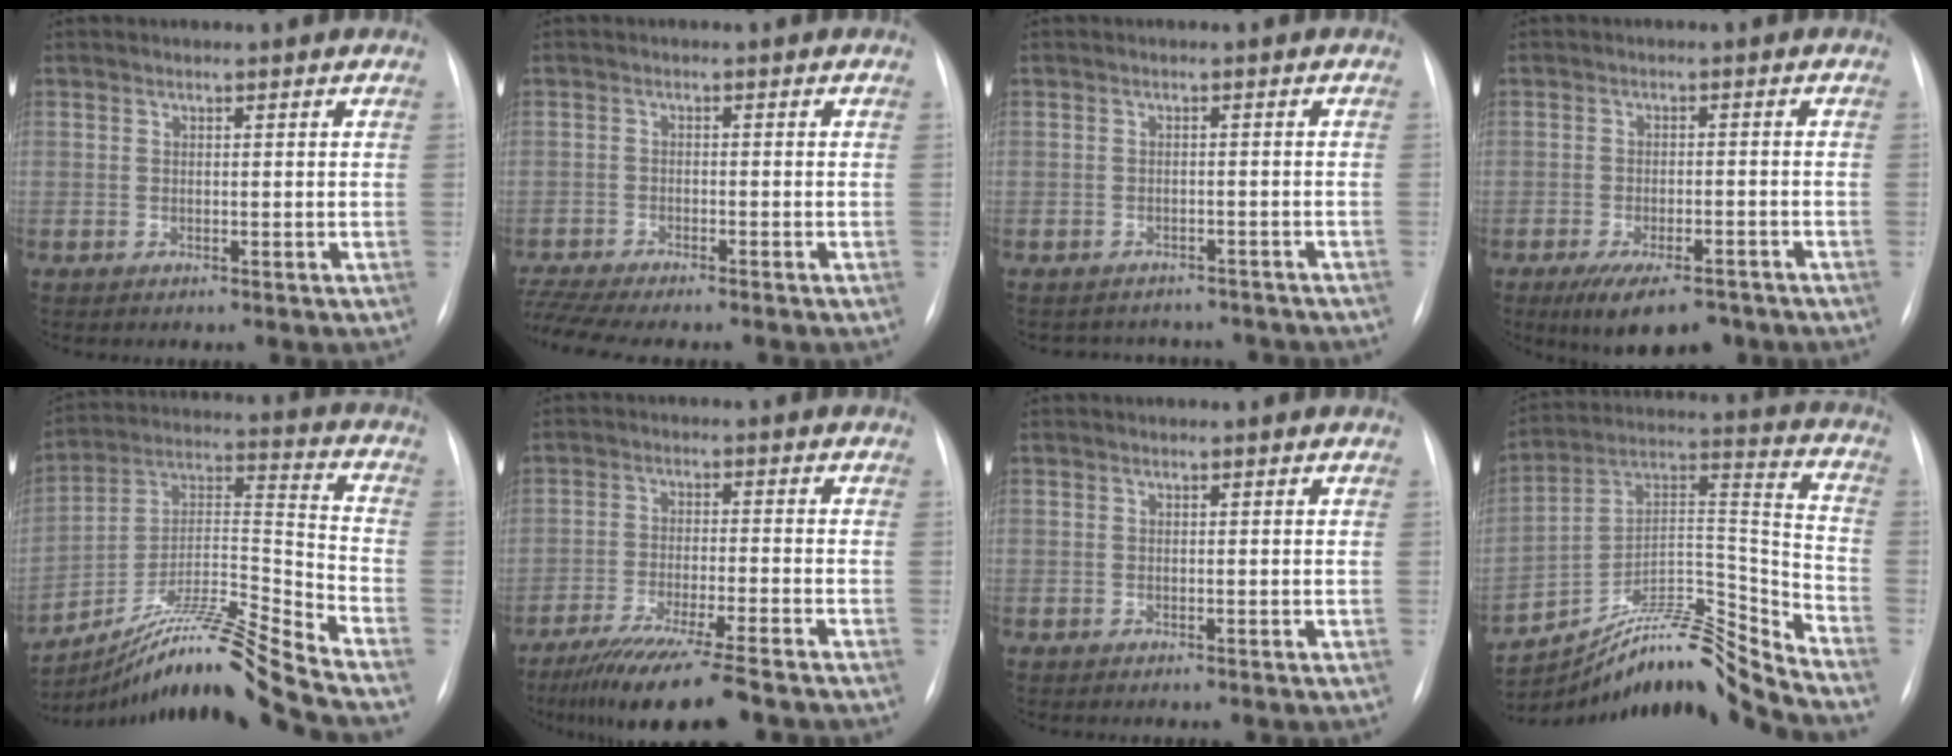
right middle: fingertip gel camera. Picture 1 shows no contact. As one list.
[{"total": 8.0, "force": [-7.2, 0.4, 3.5], "torque": [-0.066, -0.008, -0.116]}, {"total": 8.2, "force": [-7.6, 3.1, 1.0], "torque": [-0.016, 0.015, -0.077]}, {"total": 8.9, "force": [-6.6, 3.2, 5.0], "torque": [-0.077, -0.009, -0.098]}, {"total": 17.3, "force": [-14.7, -2.7, 8.8], "torque": [-0.153, 0.024, -0.257]}, {"total": 12.2, "force": [-9.7, 0.0, 7.4], "torque": [-0.118, -0.036, -0.155]}, {"total": 0.0}, {"total": 16.3, "force": [-15.4, -1.9, 4.7], "torque": [-0.068, 0.062, -0.266]}]